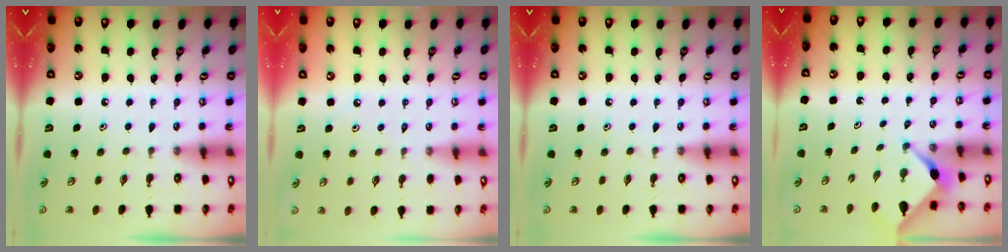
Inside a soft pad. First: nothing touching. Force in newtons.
{"total": 0.8, "press": 0.7, "slide": 0.3}
{"total": 0.0}
{"total": 2.9, "press": 2.9, "slide": 0.3}